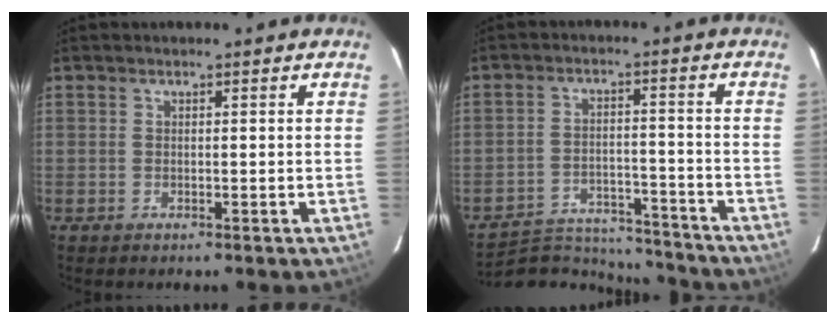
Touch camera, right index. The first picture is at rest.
{"total": 15.8, "force": [-15.0, 3.8, 3.1], "torque": [-0.079, 0.016, -0.214]}